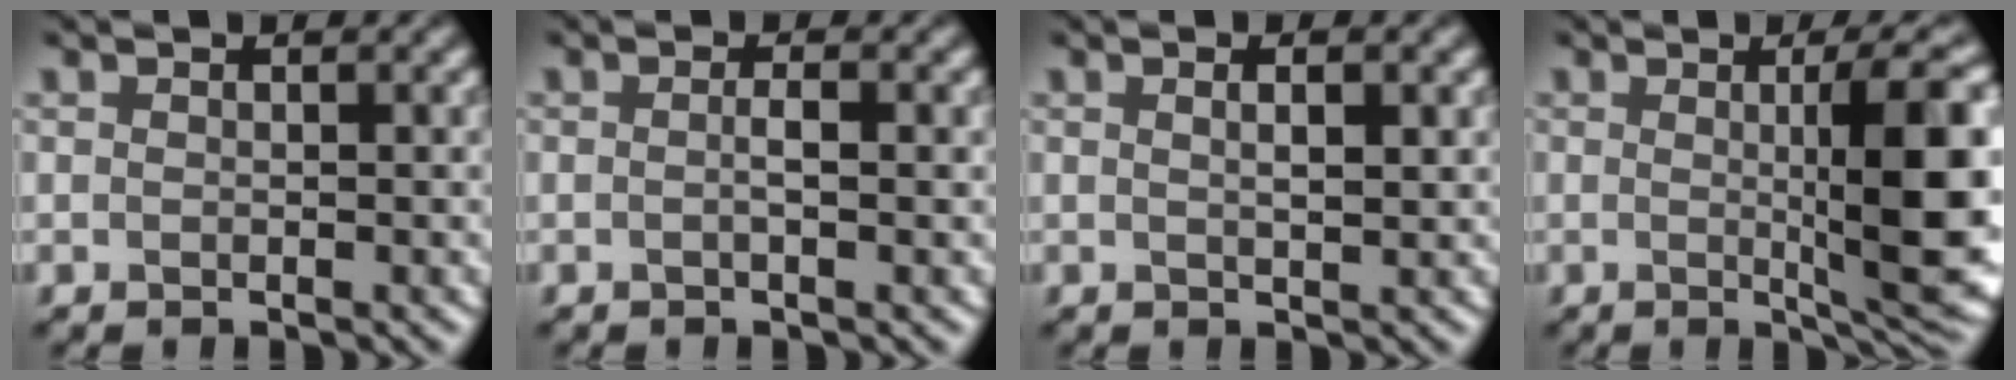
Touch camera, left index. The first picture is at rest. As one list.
[{"total": 1.2, "force": [-0.3, 0.1, 1.1], "torque": [-0.022, 0.001, -0.010]}, {"total": 2.3, "force": [0.7, 0.6, 2.1], "torque": [-0.021, 0.004, 0.006]}, {"total": 9.5, "force": [0.4, 1.9, 9.3], "torque": [-0.119, 0.000, 0.006]}]